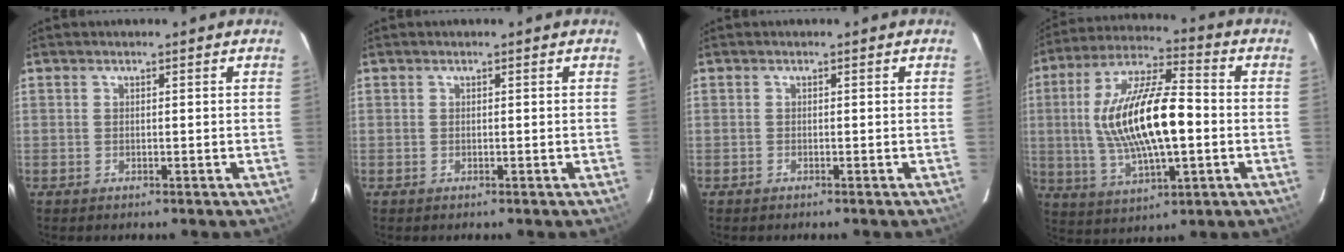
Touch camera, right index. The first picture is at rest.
{"total": 0.0}
{"total": 0.0}
{"total": 18.9, "force": [-0.5, 6.7, 17.7], "torque": [-0.340, 0.009, -0.004]}